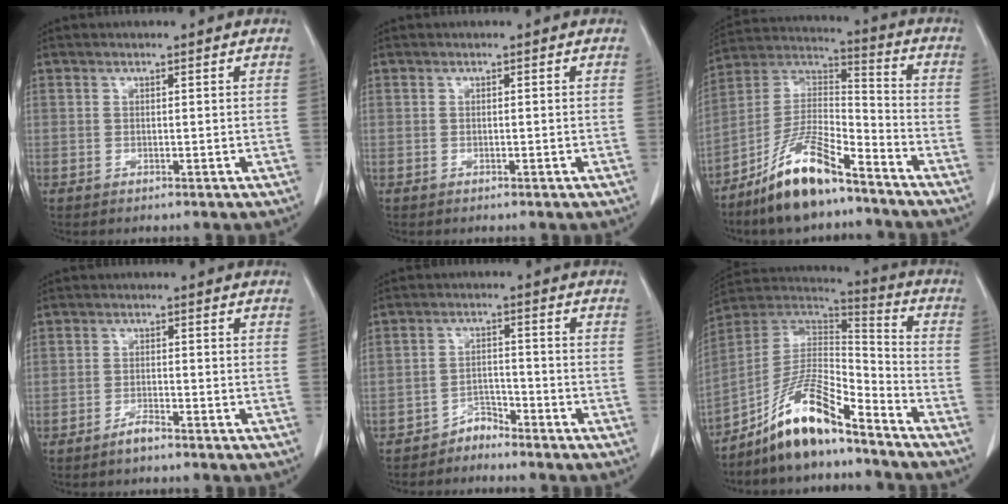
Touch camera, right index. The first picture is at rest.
{"total": 0.0}
{"total": 13.9, "force": [-10.0, 3.2, 9.1], "torque": [-0.178, 0.007, -0.185]}
{"total": 1.8, "force": [-1.5, 0.3, 0.9], "torque": [-0.016, 0.000, -0.027]}
{"total": 2.7, "force": [-2.5, 0.9, -0.2], "torque": [0.013, -0.001, -0.043]}
{"total": 13.1, "force": [-9.8, 2.2, 8.4], "torque": [-0.157, 0.020, -0.176]}